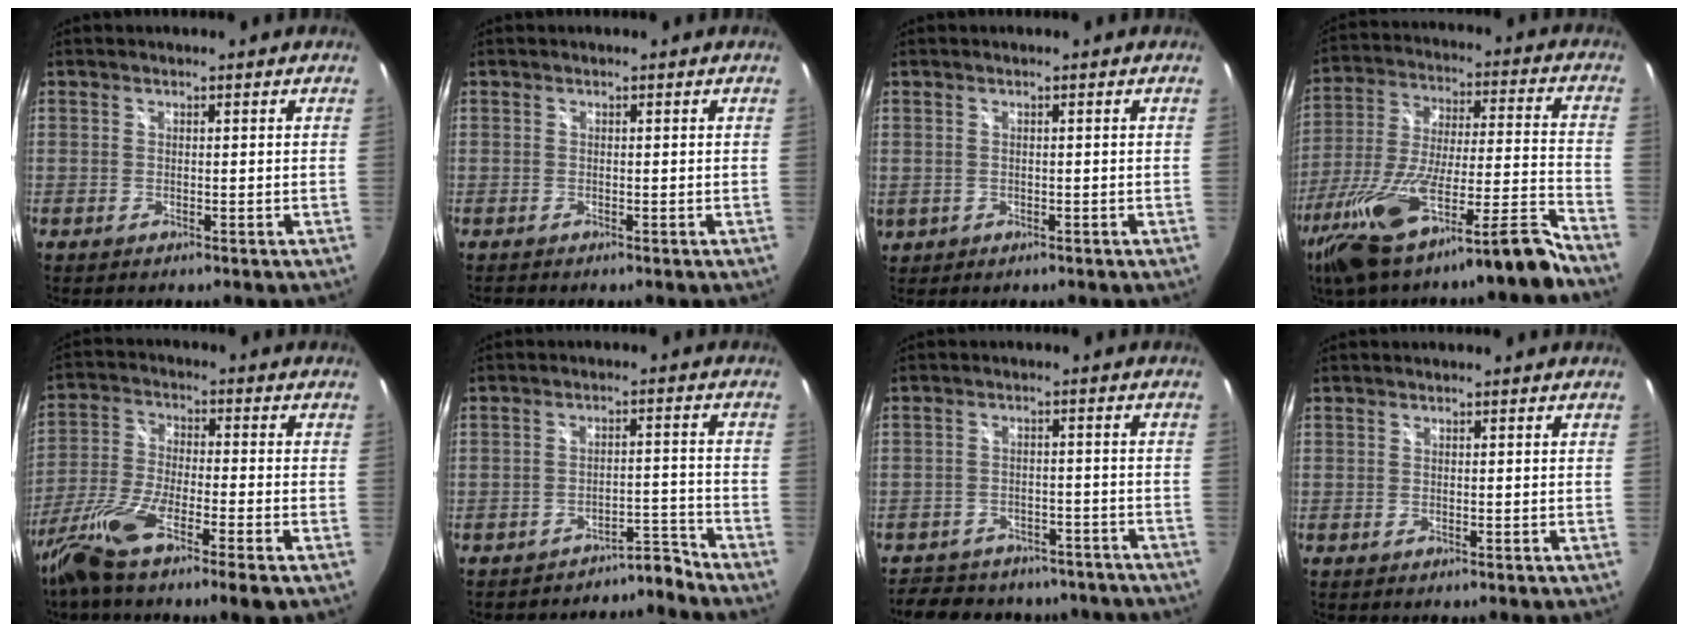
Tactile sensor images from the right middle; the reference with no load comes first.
{"total": 0.0}
{"total": 2.6, "force": [-0.1, 2.3, 1.3], "torque": [-0.025, 0.002, 0.006]}
{"total": 22.5, "force": [-17.2, 1.2, 14.6], "torque": [-0.262, -0.046, -0.288]}
{"total": 11.7, "force": [-7.6, 1.4, 8.8], "torque": [-0.189, -0.026, -0.151]}
{"total": 4.9, "force": [-4.9, 0.4, -0.2], "torque": [0.008, 0.019, -0.077]}
{"total": 18.7, "force": [-15.5, 8.1, 6.6], "torque": [-0.146, 0.021, -0.191]}
{"total": 0.0}